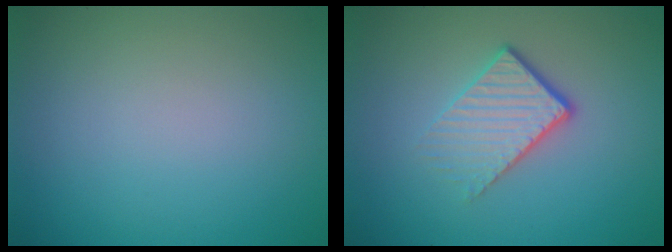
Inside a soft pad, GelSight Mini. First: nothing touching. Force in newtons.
{"total": 4.1, "press": 2.6, "slide": 3.1}